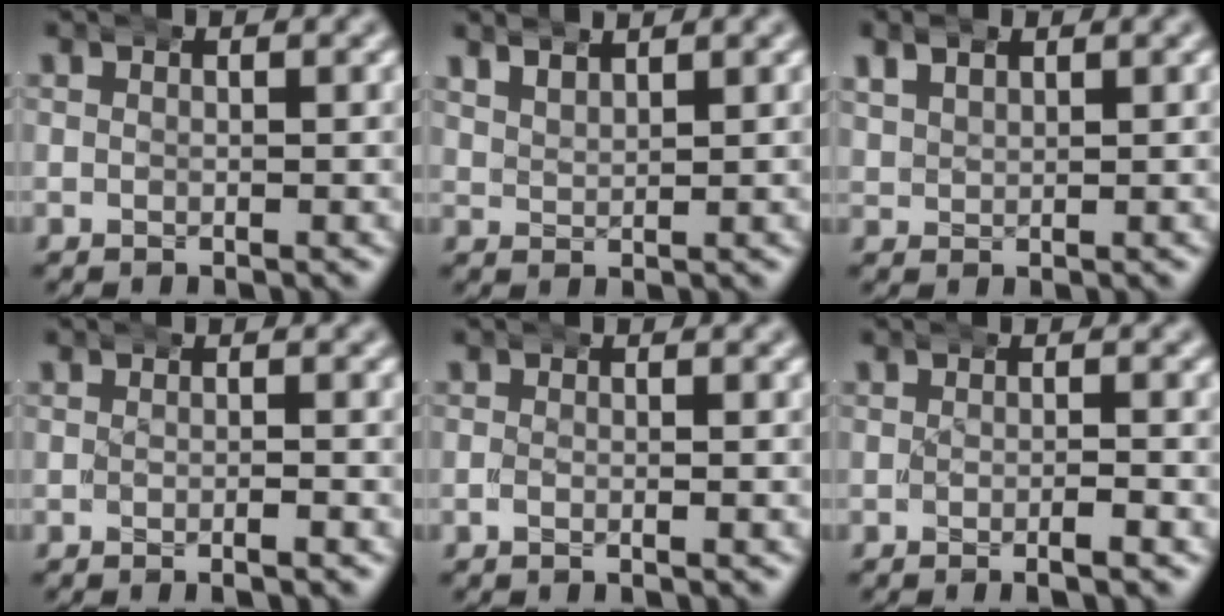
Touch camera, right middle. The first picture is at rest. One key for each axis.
{"total": 2.4, "fx": 1.7, "fy": 1.5, "fz": 0.6, "tx": -0.021, "ty": -0.002, "tz": 0.032}
{"total": 2.0, "fx": 1.3, "fy": 1.4, "fz": 0.7, "tx": -0.020, "ty": 0.000, "tz": 0.028}
{"total": 0.8, "fx": -0.6, "fy": -0.1, "fz": 0.5, "tx": -0.008, "ty": 0.006, "tz": -0.012}
{"total": 0.6, "fx": -0.5, "fy": 0.1, "fz": 0.1, "tx": -0.008, "ty": 0.005, "tz": -0.012}
{"total": 1.1, "fx": -0.8, "fy": -0.1, "fz": 0.8, "tx": -0.014, "ty": 0.006, "tz": -0.016}